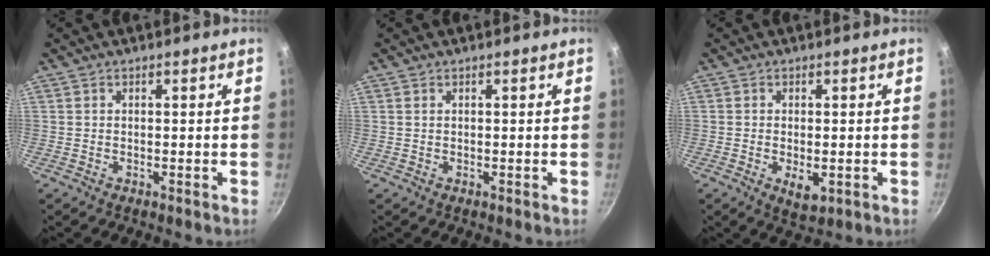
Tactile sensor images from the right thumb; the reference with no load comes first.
{"total": 0.0}
{"total": 4.2, "force": [-0.9, 2.2, 3.4], "torque": [-0.051, -0.009, -0.009]}